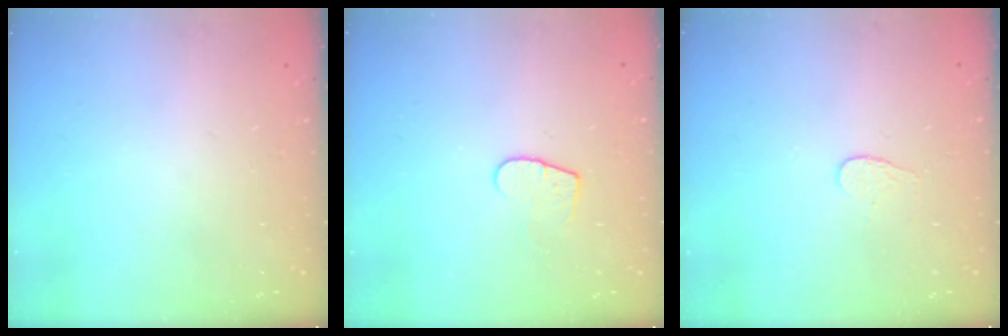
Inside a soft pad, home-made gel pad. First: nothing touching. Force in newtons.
{"total": 7.3, "press": 7.3, "slide": 0.5}
{"total": 3.2, "press": 3.2, "slide": 0.3}